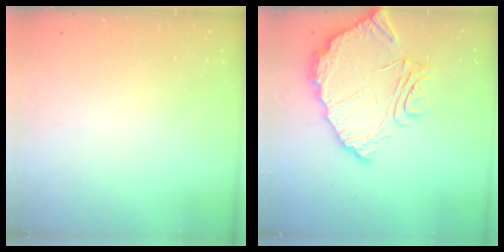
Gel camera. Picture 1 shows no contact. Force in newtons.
{"total": 15.3, "press": 15.3, "slide": 1.4}